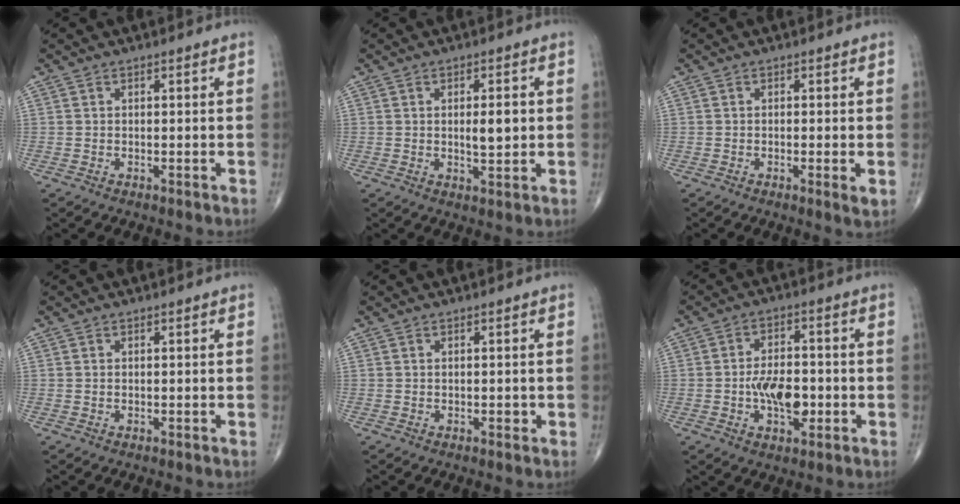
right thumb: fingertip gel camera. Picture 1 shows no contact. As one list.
[{"total": 4.8, "force": [0.4, 1.7, 4.4], "torque": [-0.063, -0.006, 0.008]}, {"total": 2.2, "force": [-0.4, 0.3, 2.1], "torque": [-0.042, -0.009, -0.010]}, {"total": 0.0}, {"total": 0.8, "force": [-0.1, 0.5, 0.7], "torque": [-0.007, 0.000, -0.003]}, {"total": 8.8, "force": [-1.7, 4.8, 7.2], "torque": [-0.108, 0.014, -0.028]}]